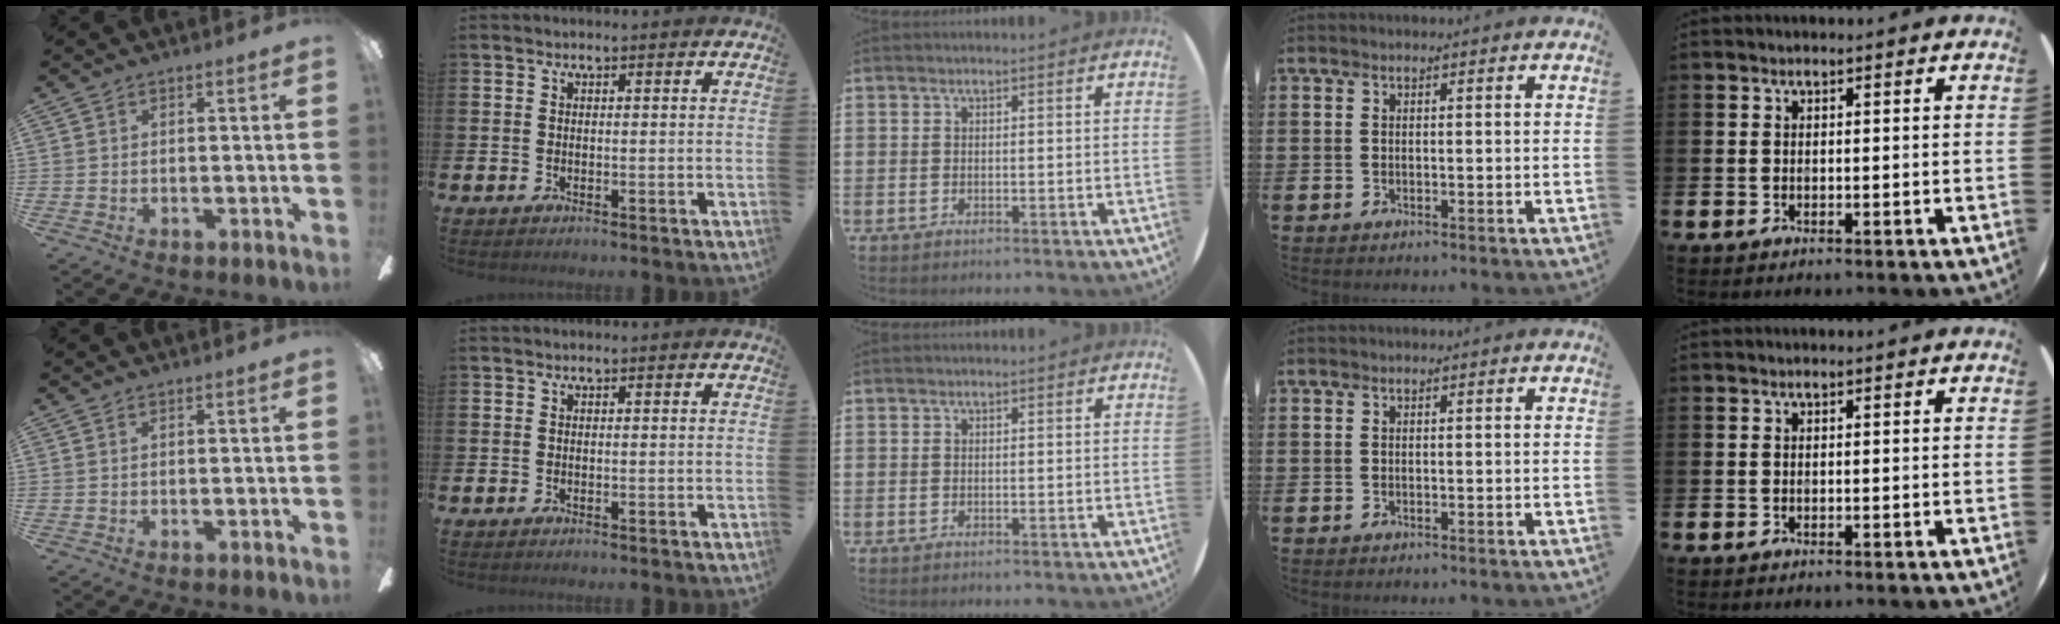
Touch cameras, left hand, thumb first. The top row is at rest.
{}